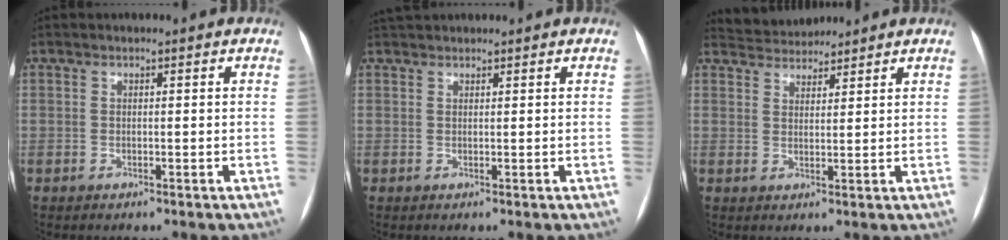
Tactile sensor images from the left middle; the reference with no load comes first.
{"total": 2.9, "force": [2.8, 0.6, 0.7], "torque": [-0.014, 0.035, 0.050]}
{"total": 4.6, "force": [4.5, 1.0, 0.0], "torque": [-0.006, 0.026, 0.079]}